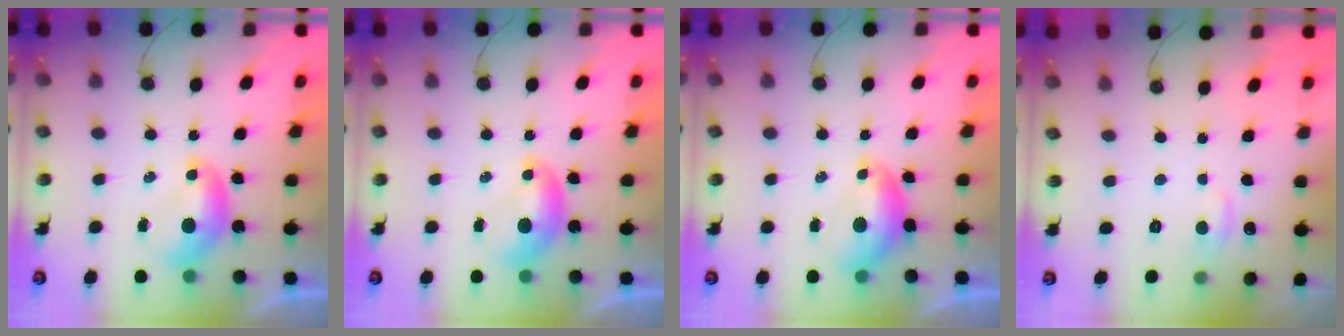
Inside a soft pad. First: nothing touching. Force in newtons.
{"total": 0.0}
{"total": 0.6, "press": 0.3, "slide": 0.5}
{"total": 1.0, "press": 0.7, "slide": 0.7}